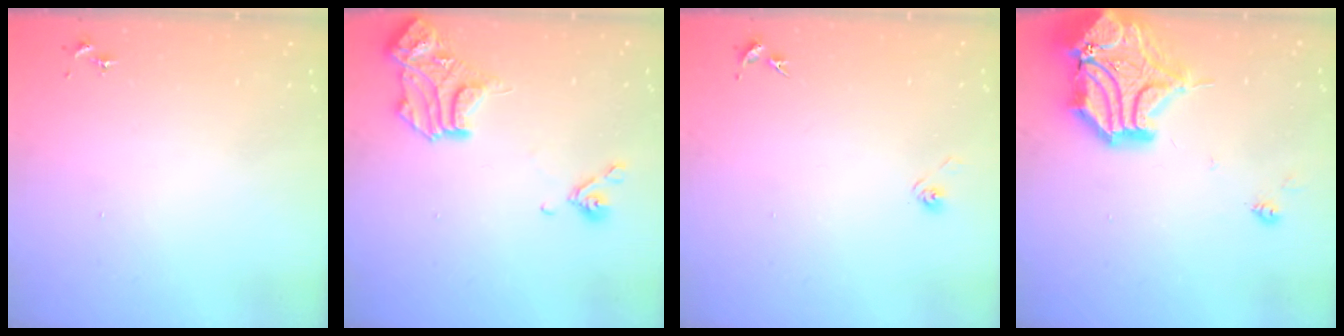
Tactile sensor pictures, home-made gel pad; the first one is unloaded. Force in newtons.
{"total": 14.9, "press": 14.8, "slide": 1.2}
{"total": 2.9, "press": 2.5, "slide": 1.5}
{"total": 20.7, "press": 20.5, "slide": 3.1}